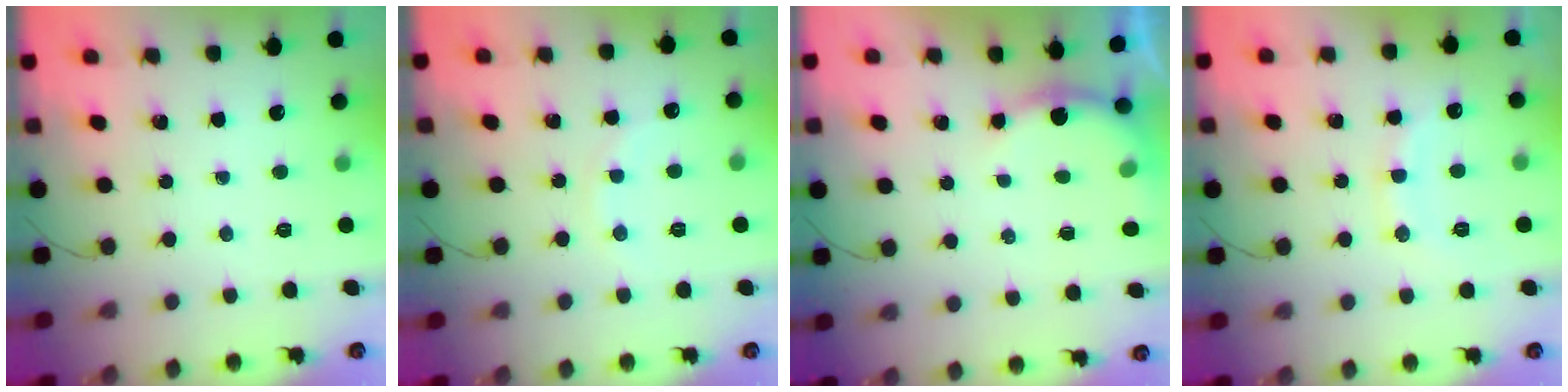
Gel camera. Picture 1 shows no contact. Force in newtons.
{"total": 4.5, "press": 4.3, "slide": 1.3}
{"total": 4.9, "press": 4.9, "slide": 0.3}
{"total": 10.3, "press": 10.2, "slide": 1.2}